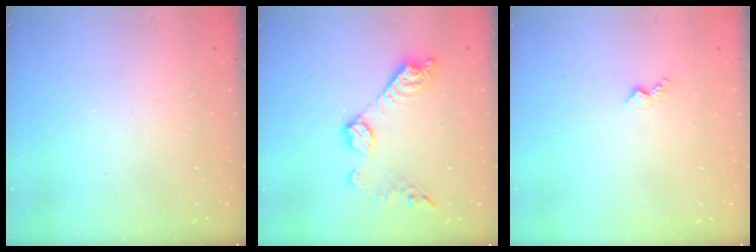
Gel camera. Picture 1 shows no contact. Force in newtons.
{"total": 11.8, "press": 11.8, "slide": 0.3}
{"total": 2.7, "press": 2.6, "slide": 0.5}